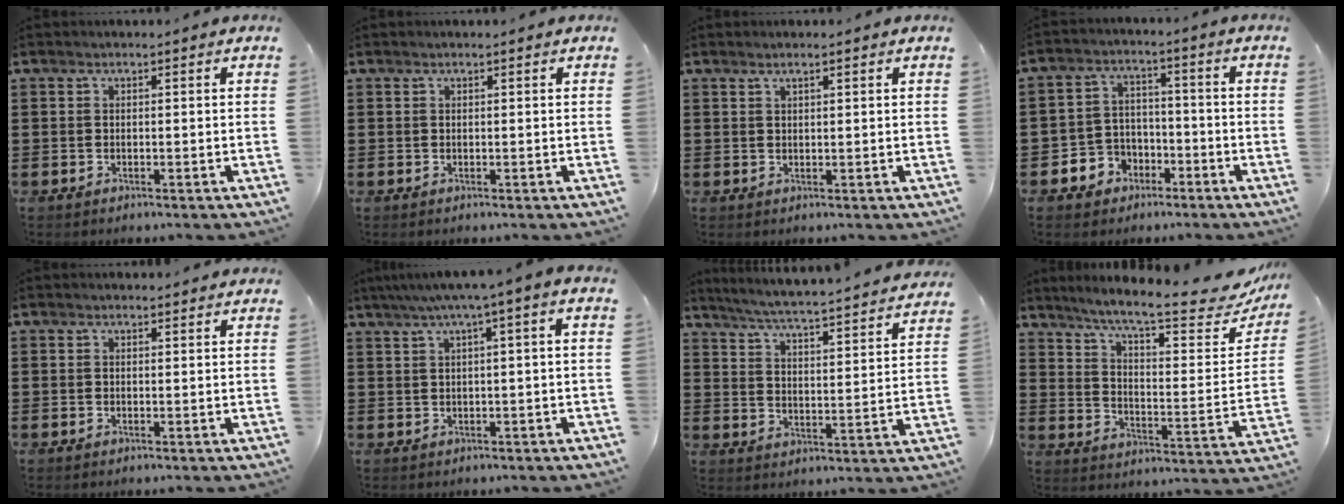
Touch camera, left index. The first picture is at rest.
{"total": 0.0}
{"total": 1.1, "force": [0.8, 0.0, 0.7], "torque": [-0.015, 0.000, 0.015]}
{"total": 4.9, "force": [-3.0, 3.8, 0.7], "torque": [-0.031, 0.011, -0.062]}
{"total": 0.6, "force": [0.6, 0.2, 0.1], "torque": [-0.003, 0.001, 0.012]}
{"total": 3.0, "force": [0.4, -0.3, 3.0], "torque": [-0.056, -0.002, 0.000]}
{"total": 4.9, "force": [4.6, -0.7, 1.6], "torque": [-0.053, -0.041, 0.071]}
{"total": 9.7, "force": [8.1, 0.4, 5.3], "torque": [-0.116, -0.055, 0.132]}